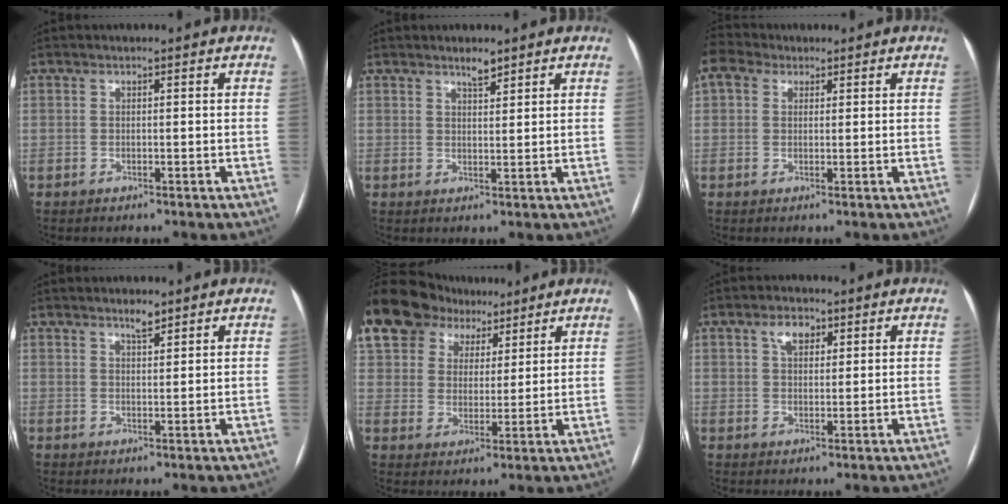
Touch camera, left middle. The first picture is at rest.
{"total": 2.2, "force": [1.9, 0.4, 1.2], "torque": [-0.023, -0.001, 0.033]}
{"total": 2.9, "force": [2.2, 1.8, 0.8], "torque": [-0.024, 0.023, 0.047]}
{"total": 2.1, "force": [1.8, 0.4, 1.2], "torque": [-0.024, -0.001, 0.031]}
{"total": 16.9, "force": [11.5, 10.9, 6.0], "torque": [-0.150, 0.058, 0.209]}
{"total": 3.6, "force": [1.9, 2.0, 2.3], "torque": [-0.044, 0.011, 0.034]}